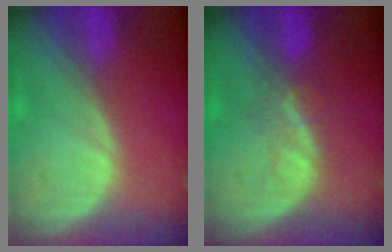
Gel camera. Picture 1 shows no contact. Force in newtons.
{"total": 3.3, "press": 3.3, "slide": 0.5}